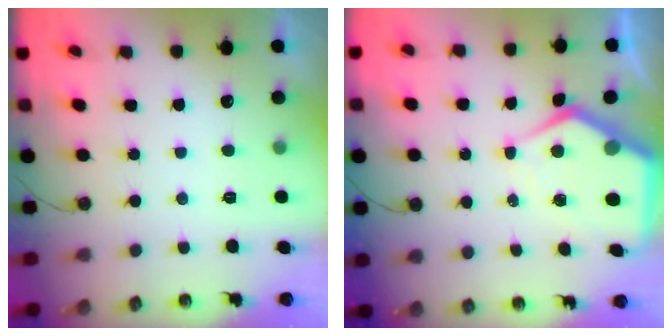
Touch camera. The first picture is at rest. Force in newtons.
{"total": 11.2, "press": 11.1, "slide": 1.1}